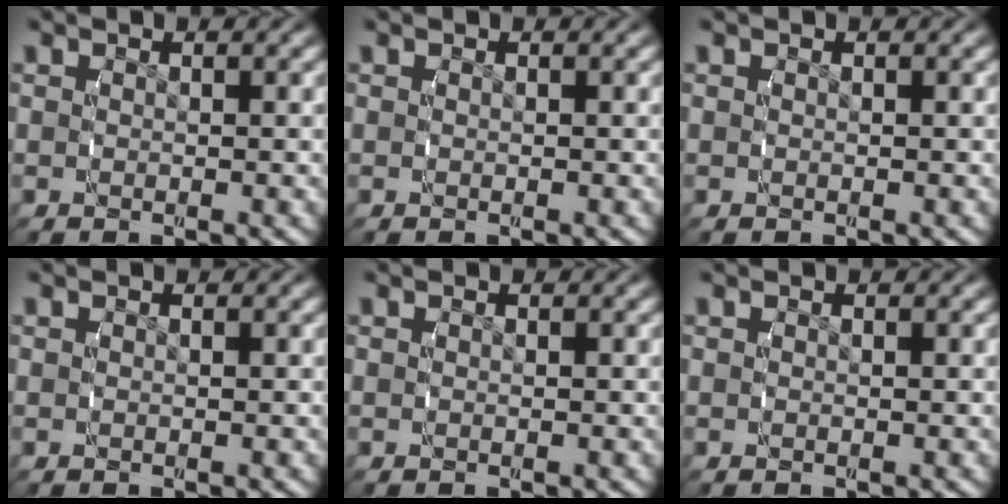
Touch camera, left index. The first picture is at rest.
{"total": 0.0}
{"total": 0.0}
{"total": 0.0}
{"total": 0.0}
{"total": 0.0}